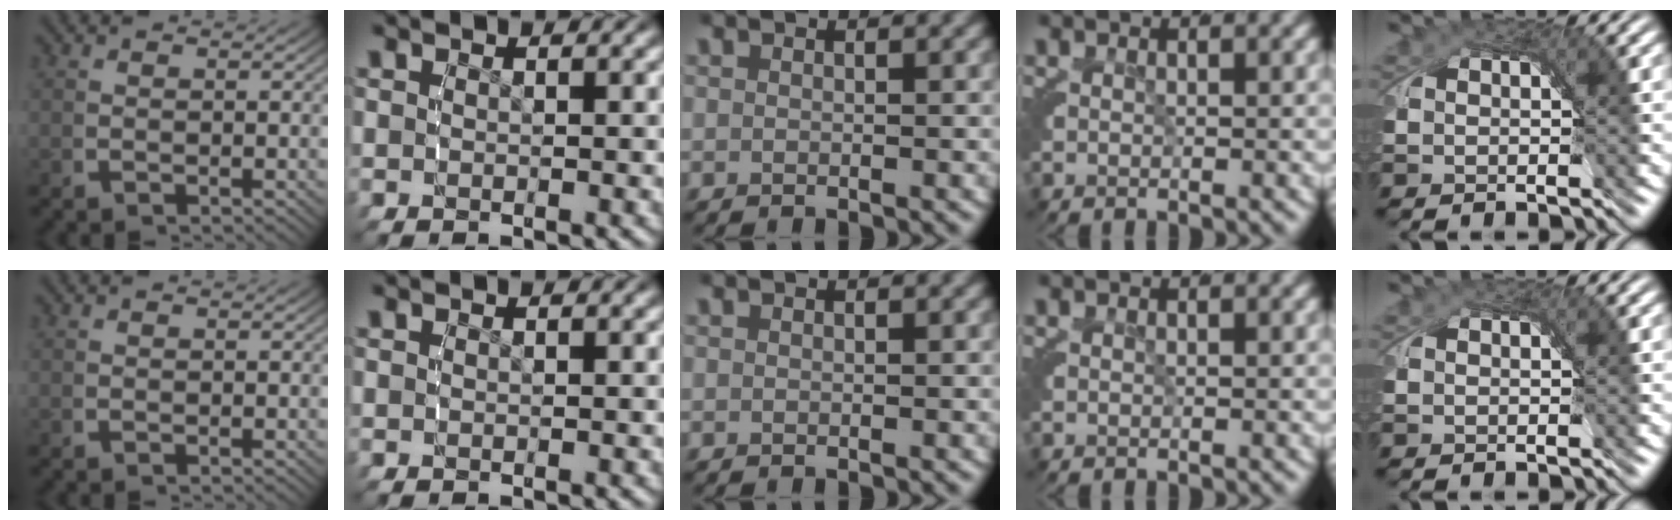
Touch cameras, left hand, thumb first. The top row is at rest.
{}